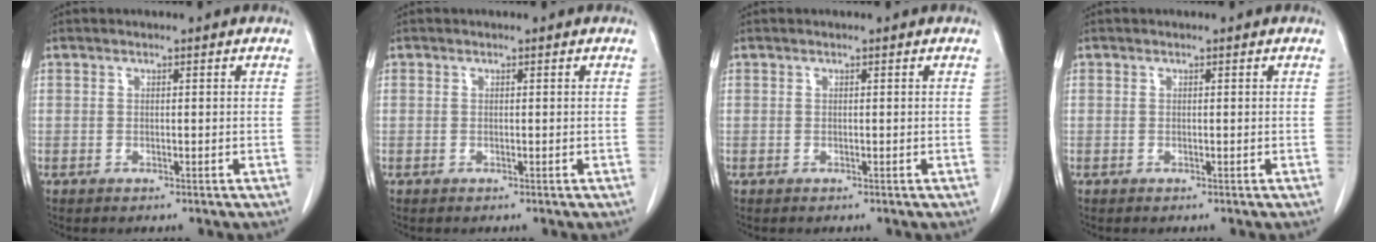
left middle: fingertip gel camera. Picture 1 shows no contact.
{"total": 0.0}
{"total": 0.0}
{"total": 0.0}